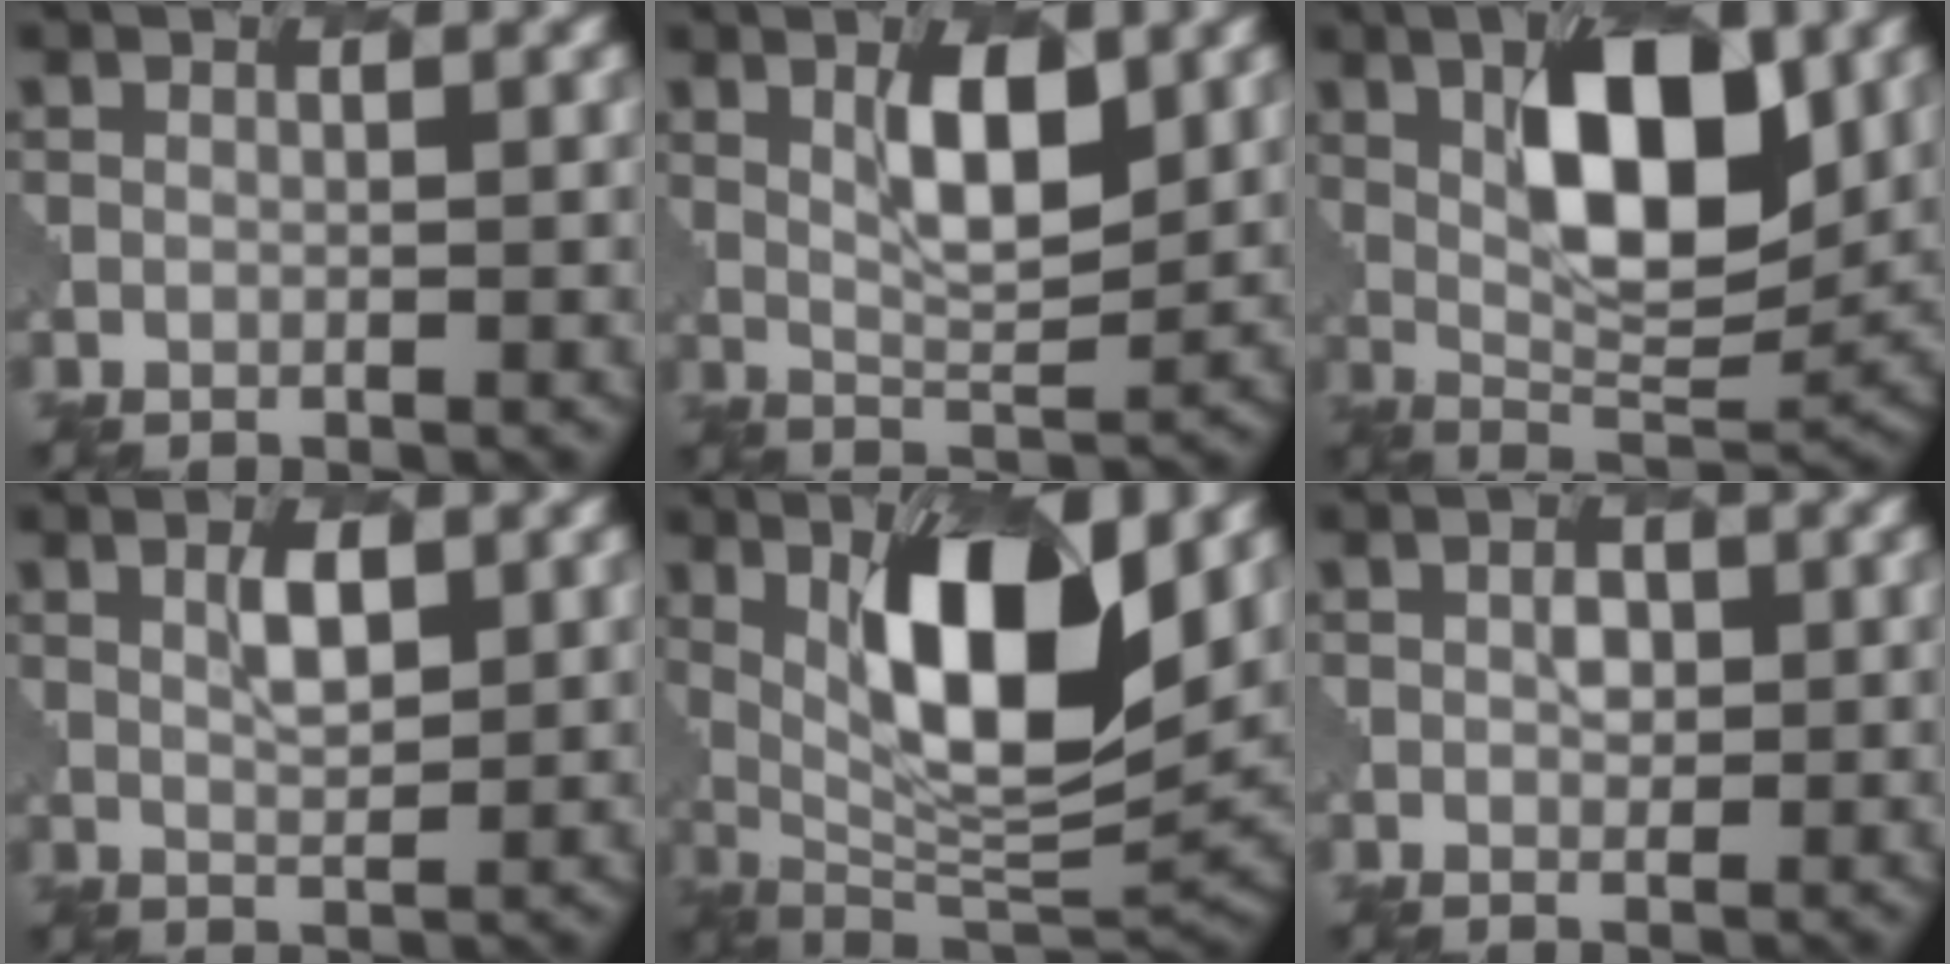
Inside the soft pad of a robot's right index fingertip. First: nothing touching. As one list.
[{"total": 5.1, "force": [2.0, 1.6, 4.3], "torque": [-0.078, -0.006, 0.039]}, {"total": 9.5, "force": [2.8, 3.8, 8.2], "torque": [-0.127, -0.001, 0.047]}, {"total": 2.6, "force": [1.3, 0.8, 2.1], "torque": [-0.039, -0.001, 0.024]}, {"total": 11.8, "force": [3.3, 3.9, 10.6], "torque": [-0.168, -0.009, 0.059]}, {"total": 1.5, "force": [0.4, 1.0, 0.9], "torque": [-0.012, -0.001, 0.007]}]